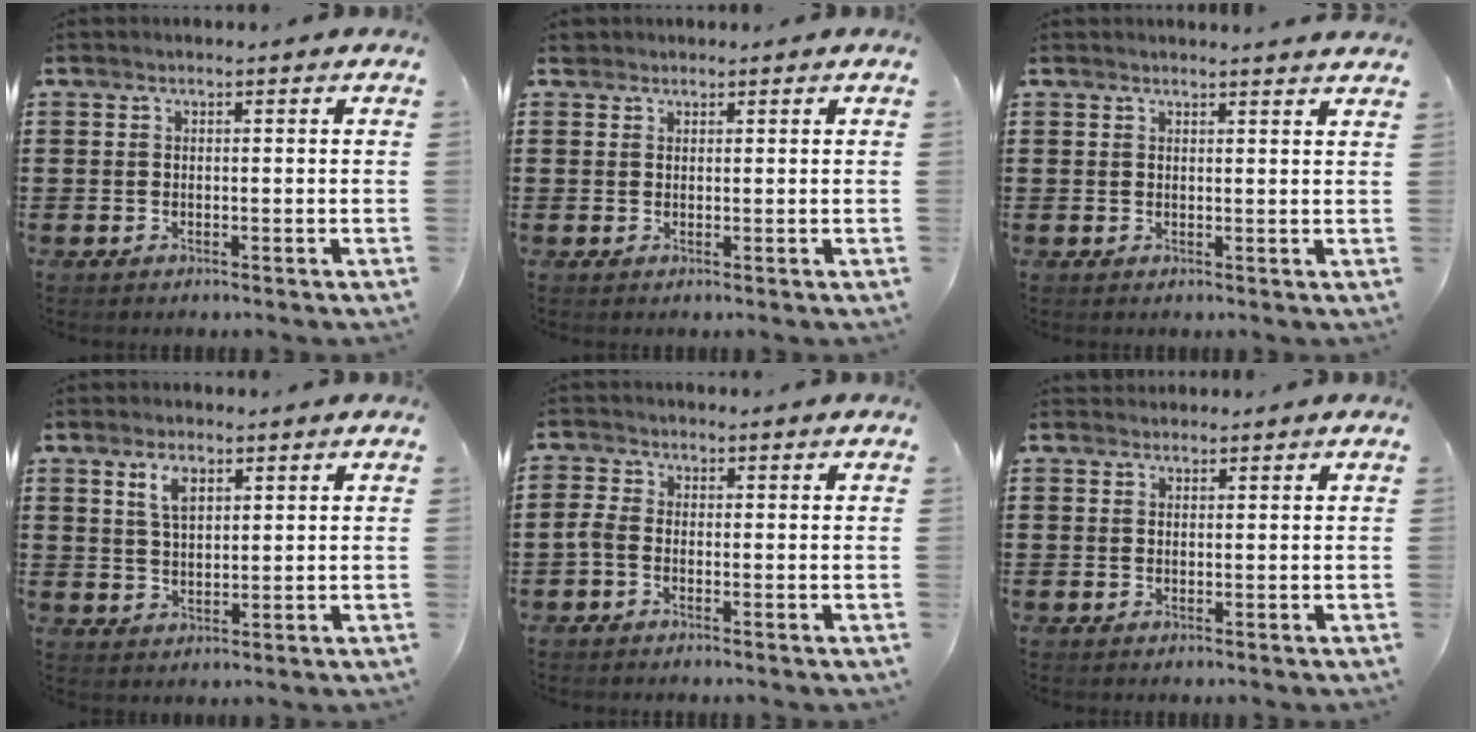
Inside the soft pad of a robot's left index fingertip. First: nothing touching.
{"total": 1.2, "force": [1.0, 0.7, 0.2], "torque": [-0.008, 0.005, 0.019]}
{"total": 1.6, "force": [1.5, -0.3, 0.3], "torque": [-0.007, -0.002, 0.029]}
{"total": 4.2, "force": [2.4, 1.9, 3.0], "torque": [-0.066, 0.007, 0.043]}
{"total": 1.9, "force": [-1.1, 0.9, 1.3], "torque": [-0.032, 0.000, -0.022]}
{"total": 0.9, "force": [0.9, 0.2, 0.0], "torque": [-0.002, 0.001, 0.018]}